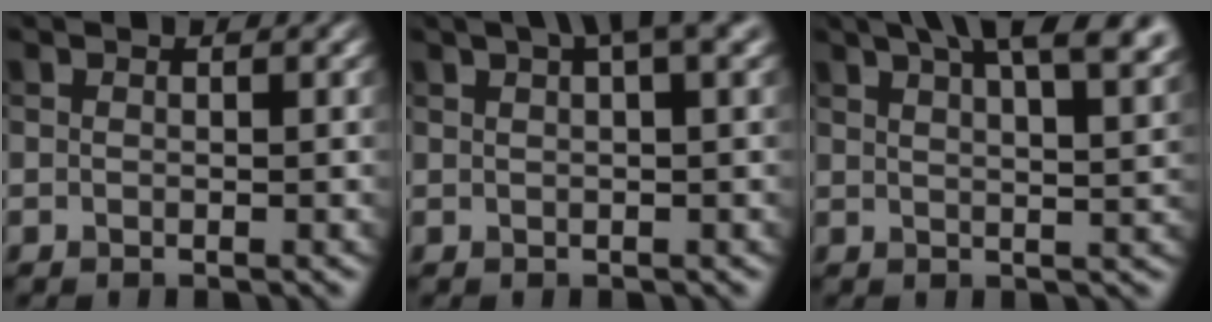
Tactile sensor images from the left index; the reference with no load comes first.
{"total": 4.0, "force": [2.4, 0.6, 3.2], "torque": [-0.040, 0.015, 0.037]}
{"total": 11.9, "force": [7.3, 4.4, 8.3], "torque": [-0.086, 0.045, 0.073]}